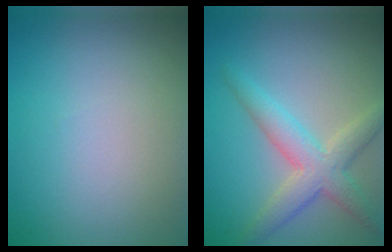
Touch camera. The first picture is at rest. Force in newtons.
{"total": 4.4, "press": 4.4, "slide": 0.2}